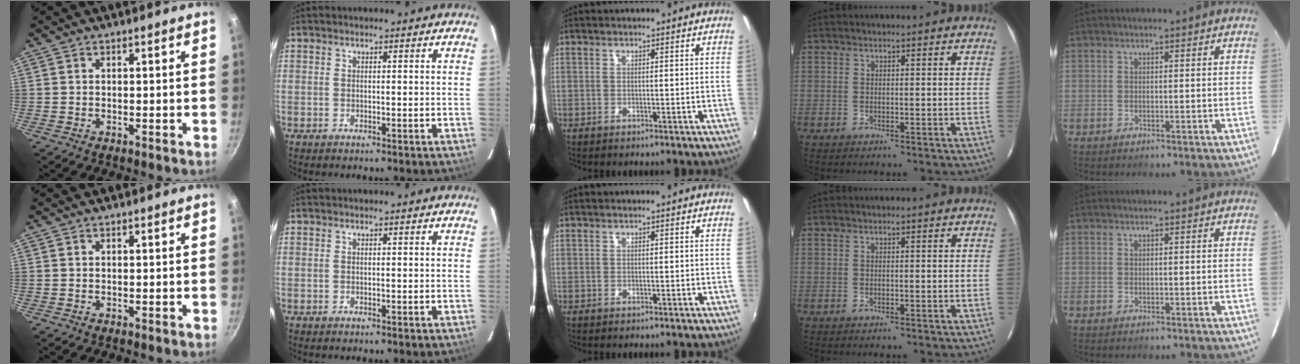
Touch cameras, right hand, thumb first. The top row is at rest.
{}